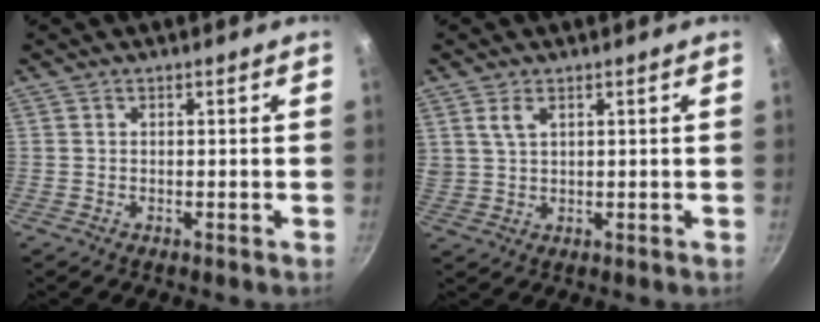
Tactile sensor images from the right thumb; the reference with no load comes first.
{"total": 3.6, "force": [1.8, 2.0, 2.3], "torque": [-0.039, -0.005, 0.040]}